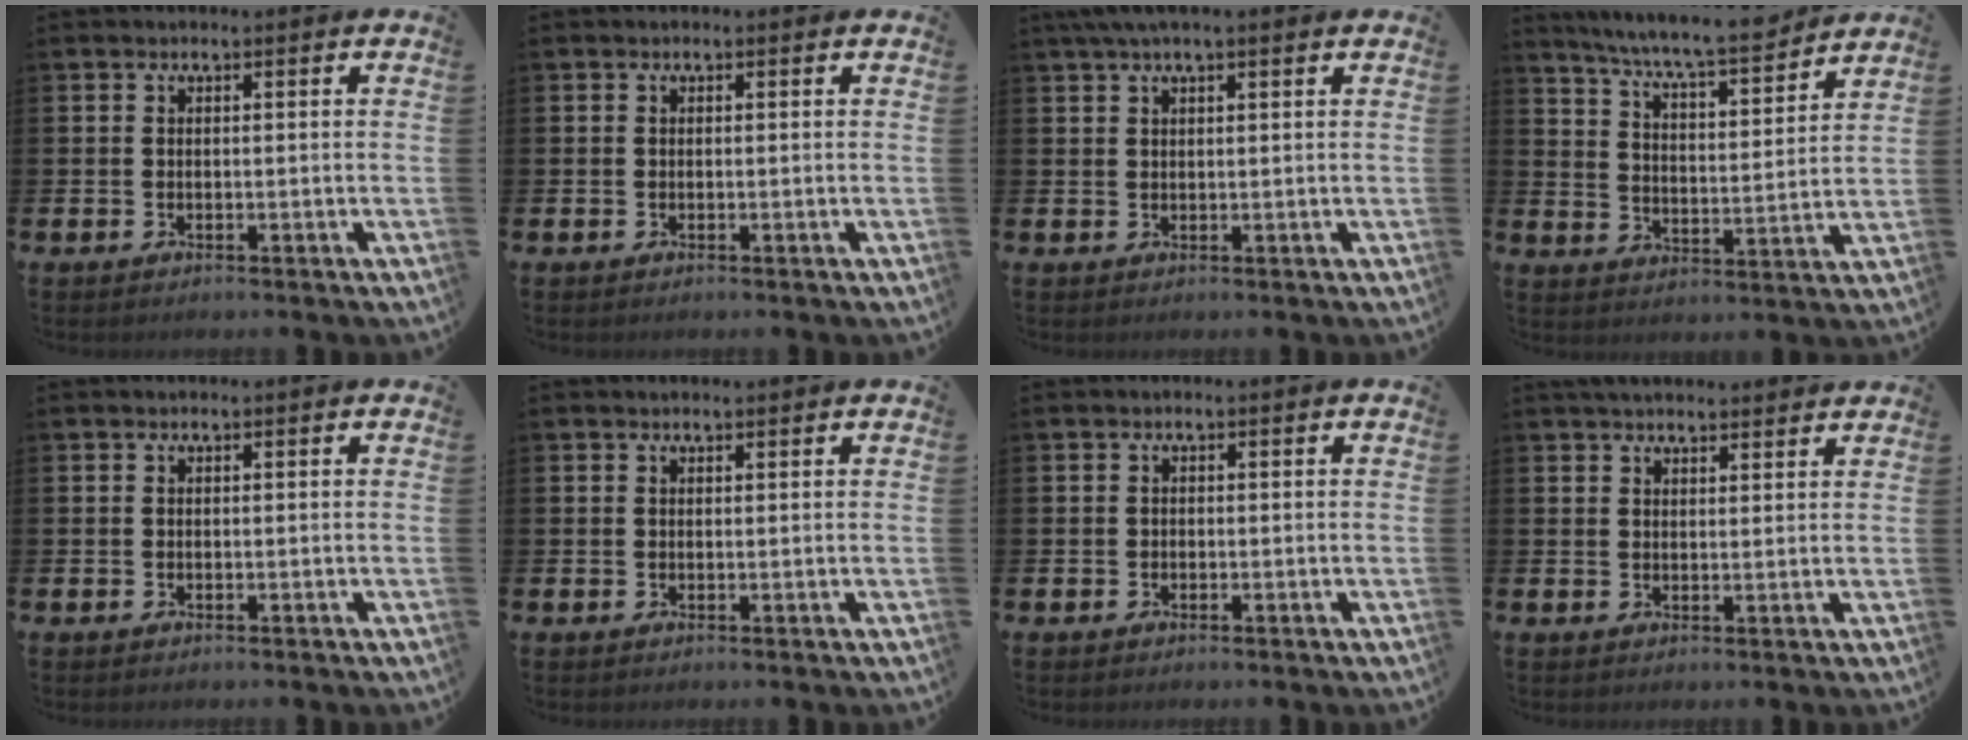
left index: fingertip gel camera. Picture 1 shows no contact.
{"total": 0.0}
{"total": 2.8, "force": [2.2, 0.3, 1.8], "torque": [-0.040, 0.004, 0.040]}
{"total": 8.1, "force": [7.6, 0.3, 2.7], "torque": [-0.070, -0.056, 0.129]}
{"total": 0.0}
{"total": 0.7, "force": [0.7, 0.0, 0.1], "torque": [0.013, -0.006, 0.009]}
{"total": 0.5, "force": [-0.2, 0.4, 0.1], "torque": [-0.005, 0.004, -0.006]}
{"total": 3.3, "force": [3.2, 0.6, 0.7], "torque": [-0.015, -0.010, 0.058]}